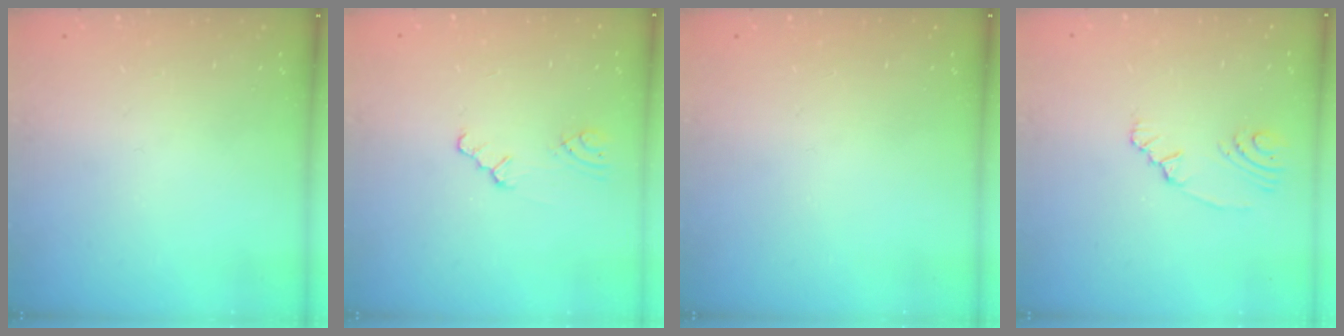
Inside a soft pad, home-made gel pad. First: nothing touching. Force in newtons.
{"total": 1.0, "press": 1.0, "slide": 0.2}
{"total": 0.0}
{"total": 2.8, "press": 2.3, "slide": 1.7}